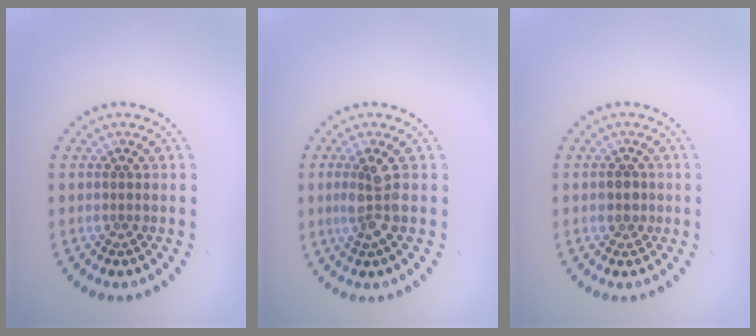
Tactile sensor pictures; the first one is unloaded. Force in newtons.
{"total": 2.6, "press": 2.2, "slide": 1.4}
{"total": 1.3, "press": 1.3, "slide": 0.4}